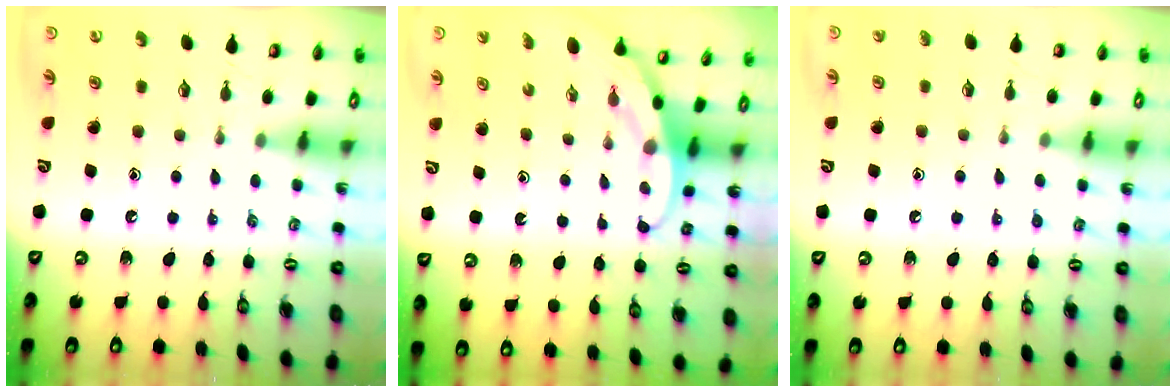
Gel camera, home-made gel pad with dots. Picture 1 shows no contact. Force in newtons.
{"total": 3.0, "press": 3.0, "slide": 0.1}
{"total": 3.0, "press": 3.0, "slide": 0.3}